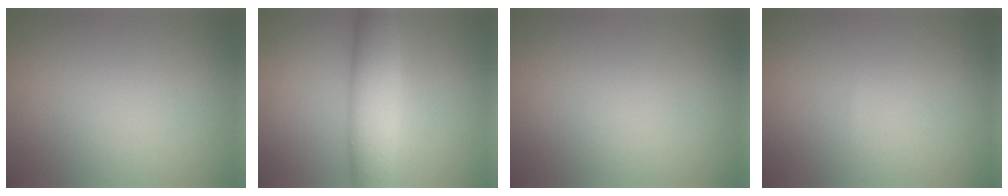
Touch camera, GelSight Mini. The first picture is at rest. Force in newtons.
{"total": 6.5, "press": 6.5, "slide": 0.2}
{"total": 0.0}
{"total": 0.0}